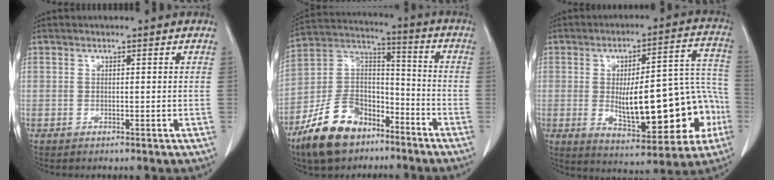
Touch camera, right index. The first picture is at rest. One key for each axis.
{"total": 15.1, "fx": -10.0, "fy": 8.2, "fz": 7.9, "tx": -0.165, "ty": 0.020, "tz": -0.185}
{"total": 20.2, "fx": -3.8, "fy": 6.6, "fz": 18.7, "tx": -0.213, "ty": 0.040, "tz": -0.029}